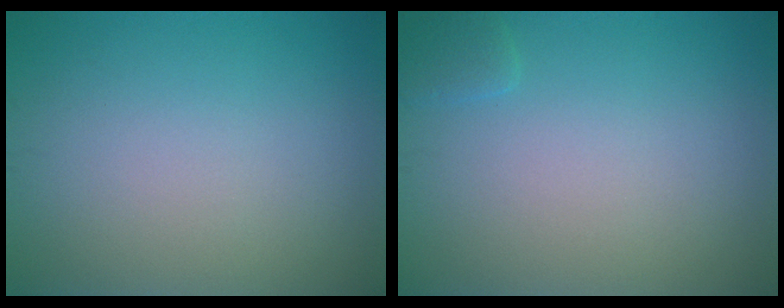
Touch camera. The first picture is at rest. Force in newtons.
{"total": 0.9, "press": 0.9, "slide": 0.1}